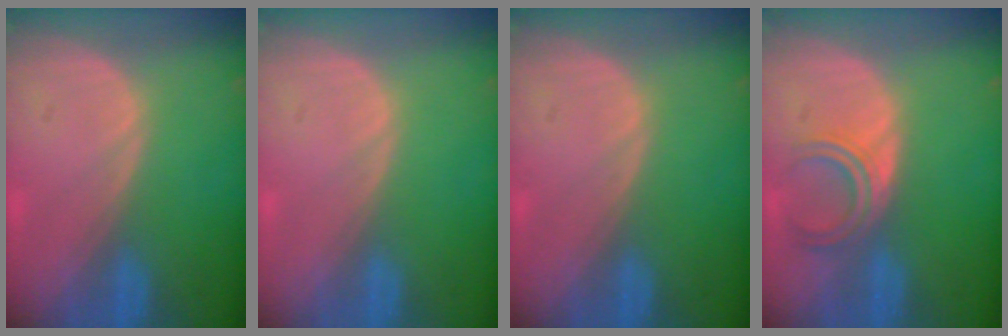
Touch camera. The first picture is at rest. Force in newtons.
{"total": 0.0}
{"total": 0.0}
{"total": 4.4, "press": 4.1, "slide": 1.6}